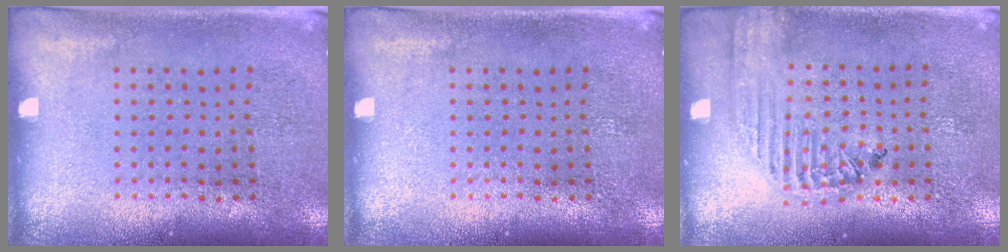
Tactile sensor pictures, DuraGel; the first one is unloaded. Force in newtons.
{"total": 0.0}
{"total": 1.8, "press": 1.7, "slide": 0.7}